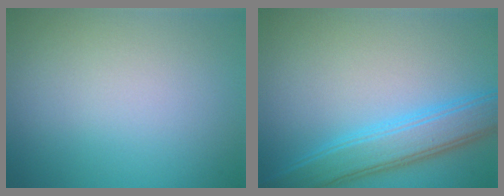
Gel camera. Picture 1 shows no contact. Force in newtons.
{"total": 4.6, "press": 4.6, "slide": 0.2}